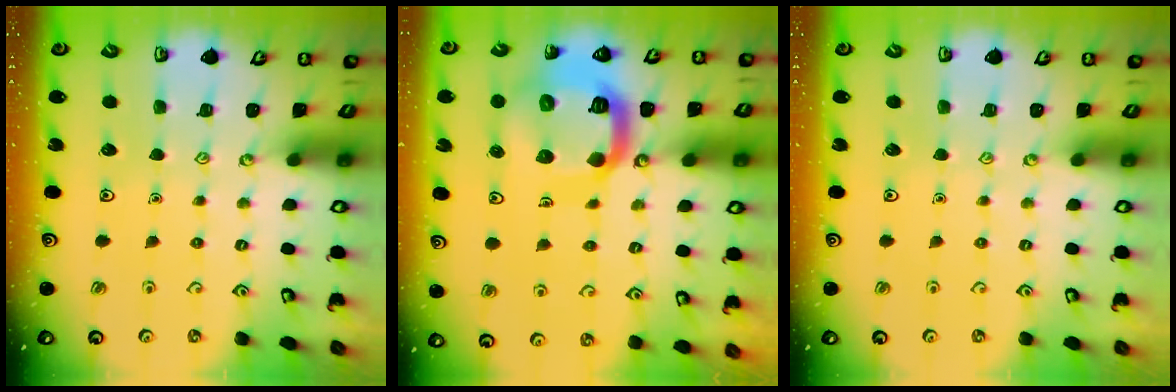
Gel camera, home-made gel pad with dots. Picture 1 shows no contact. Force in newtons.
{"total": 19.8, "press": 19.7, "slide": 2.1}
{"total": 0.0}